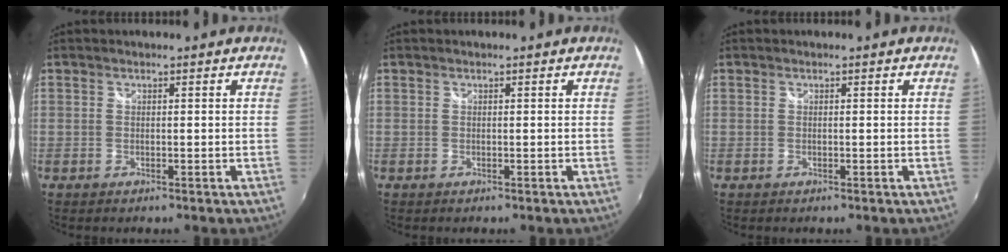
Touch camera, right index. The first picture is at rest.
{"total": 0.0}
{"total": 0.0}